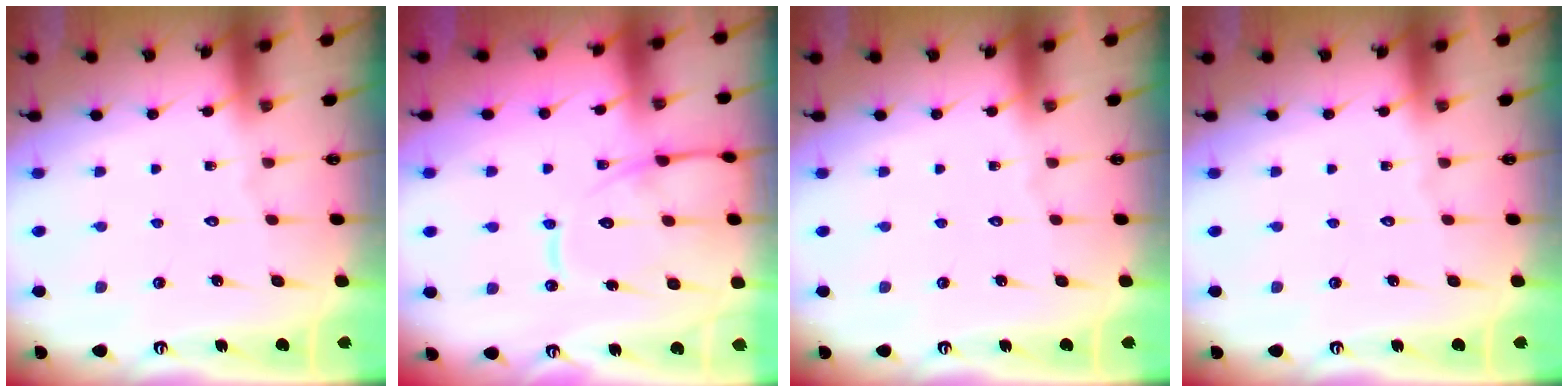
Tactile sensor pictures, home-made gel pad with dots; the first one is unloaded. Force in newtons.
{"total": 13.3, "press": 13.2, "slide": 1.0}
{"total": 0.0}
{"total": 0.0}